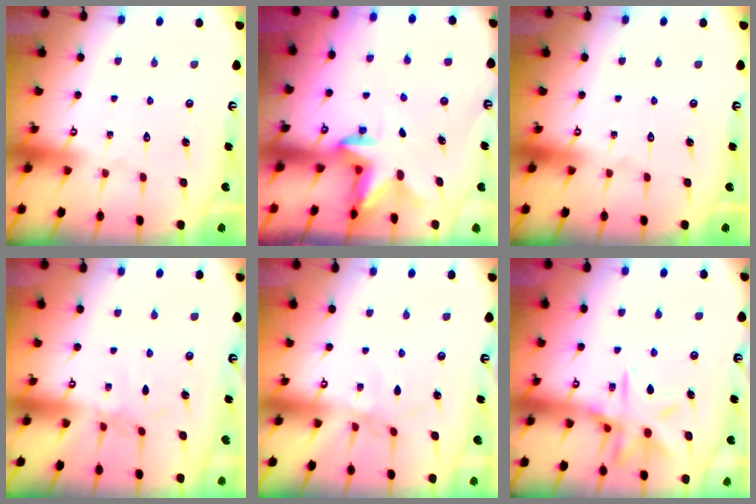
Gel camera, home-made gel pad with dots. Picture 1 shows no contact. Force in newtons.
{"total": 2.7, "press": 2.6, "slide": 0.6}
{"total": 0.0}
{"total": 2.3, "press": 2.3, "slide": 0.5}
{"total": 2.2, "press": 2.1, "slide": 0.5}
{"total": 13.0, "press": 13.0, "slide": 1.0}